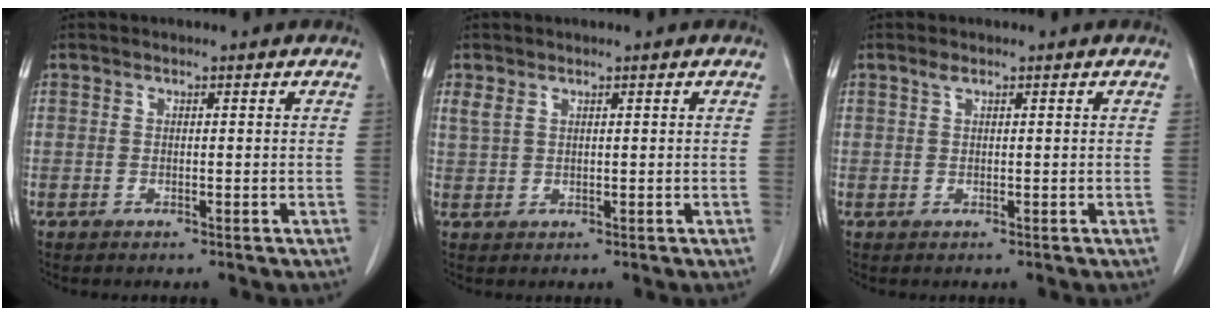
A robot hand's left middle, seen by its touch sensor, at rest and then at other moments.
{"total": 1.6, "force": [1.0, 0.8, 0.8], "torque": [-0.022, 0.010, 0.028]}
{"total": 1.5, "force": [1.1, 0.4, 1.0], "torque": [-0.019, 0.004, 0.022]}